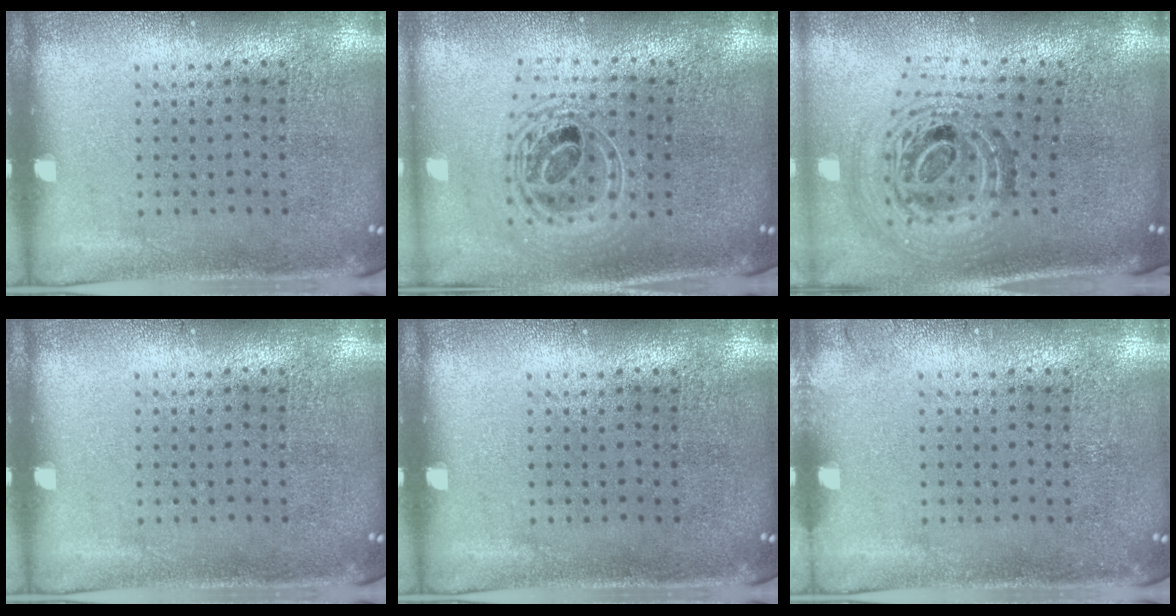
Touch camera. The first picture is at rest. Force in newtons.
{"total": 2.1, "press": 1.6, "slide": 1.3}
{"total": 1.9, "press": 1.5, "slide": 1.2}
{"total": 0.0}
{"total": 0.0}
{"total": 0.6, "press": 0.6, "slide": 0.1}